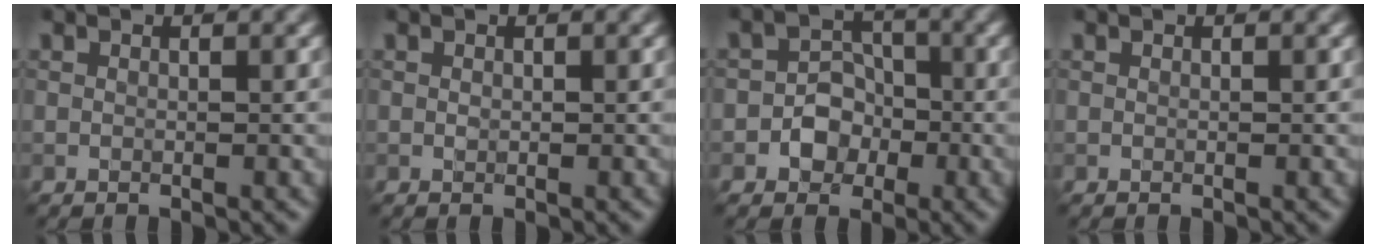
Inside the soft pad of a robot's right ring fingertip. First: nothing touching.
{"total": 0.0}
{"total": 3.0, "force": [-1.0, 2.5, 1.2], "torque": [0.002, 0.008, -0.023]}
{"total": 0.0}